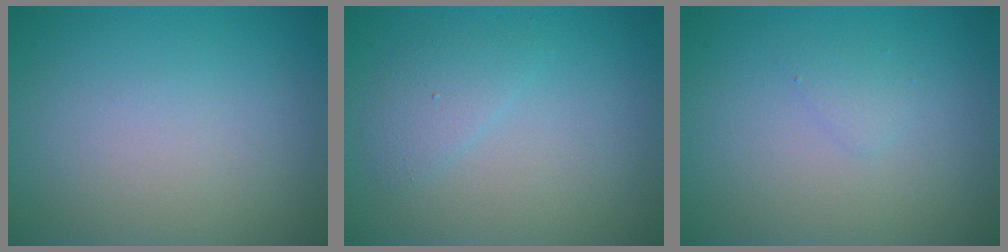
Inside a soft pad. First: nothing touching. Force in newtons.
{"total": 1.7, "press": 1.7, "slide": 0.2}
{"total": 0.8, "press": 0.8, "slide": 0.1}